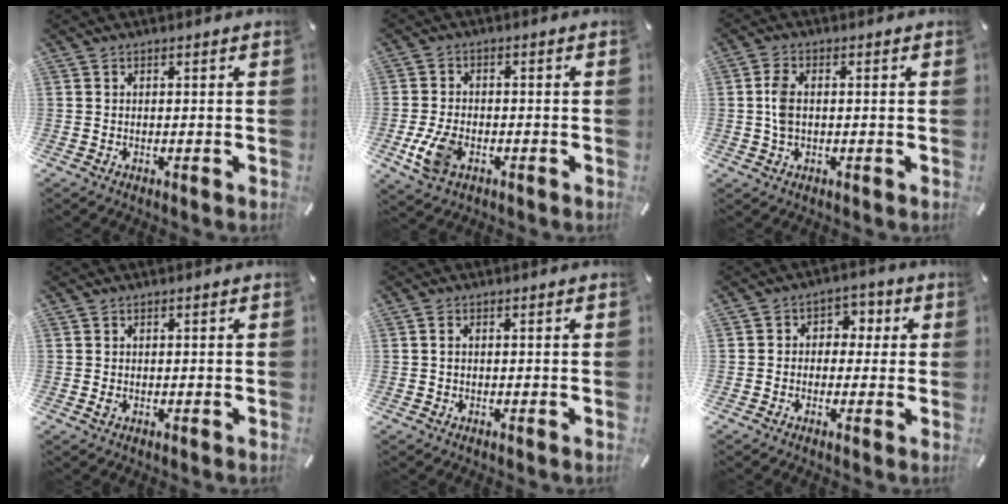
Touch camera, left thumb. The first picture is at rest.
{"total": 7.5, "force": [-2.5, 4.9, 5.1], "torque": [-0.125, 0.002, -0.048]}
{"total": 4.6, "force": [0.1, 2.7, 3.8], "torque": [-0.087, 0.003, -0.002]}
{"total": 0.8, "force": [-0.1, 0.6, 0.5], "torque": [-0.009, 0.002, -0.002]}
{"total": 1.0, "force": [0.1, 0.6, 0.8], "torque": [-0.016, 0.003, 0.000]}
{"total": 5.1, "force": [-1.2, 4.6, 1.8], "torque": [-0.023, 0.019, -0.027]}